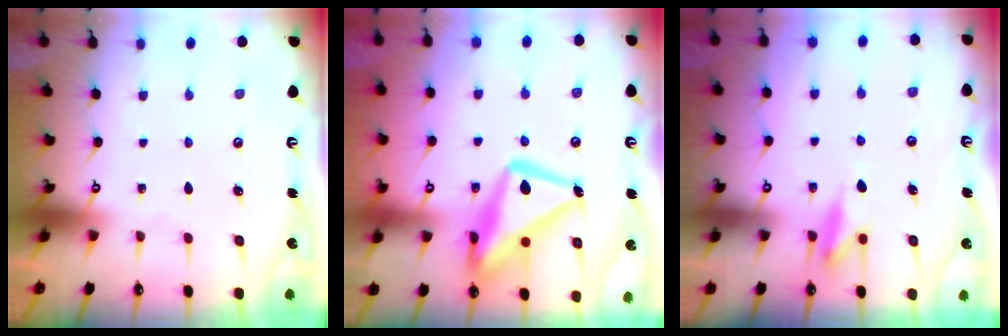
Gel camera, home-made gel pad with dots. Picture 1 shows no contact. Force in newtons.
{"total": 18.6, "press": 18.6, "slide": 1.6}
{"total": 8.0, "press": 7.9, "slide": 0.9}